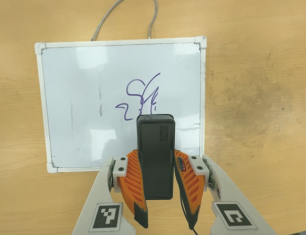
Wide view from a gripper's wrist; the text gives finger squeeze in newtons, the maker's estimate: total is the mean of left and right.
{"total": 7.6, "left": 6.0, "right": 9.2}